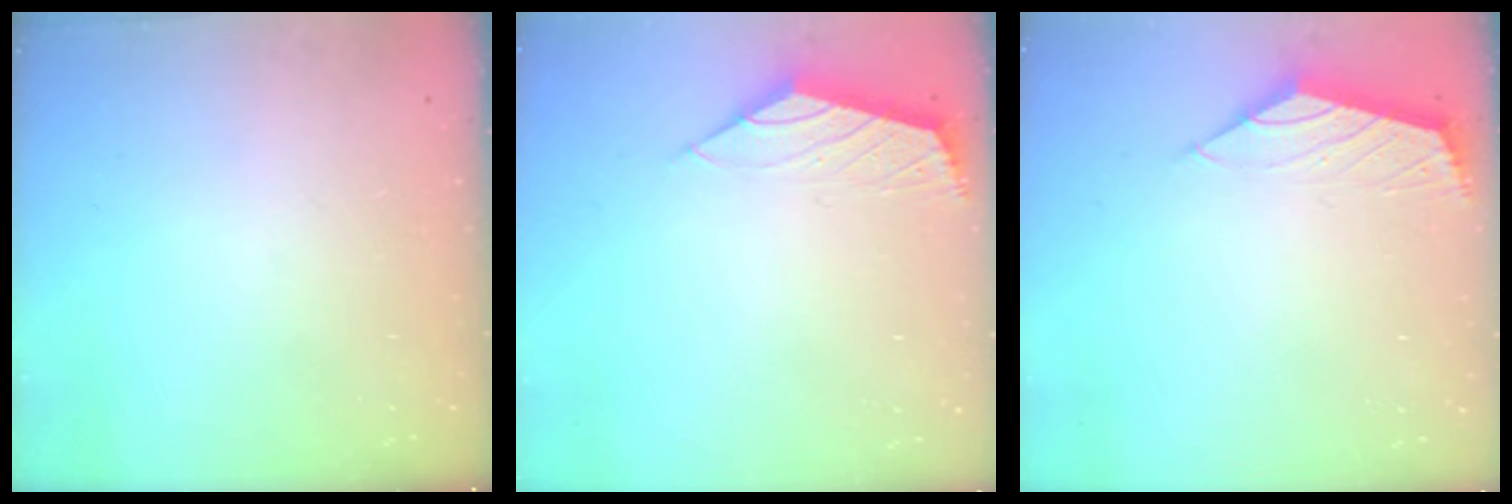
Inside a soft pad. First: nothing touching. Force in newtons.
{"total": 2.4, "press": 2.3, "slide": 0.7}
{"total": 2.1, "press": 2.0, "slide": 0.7}